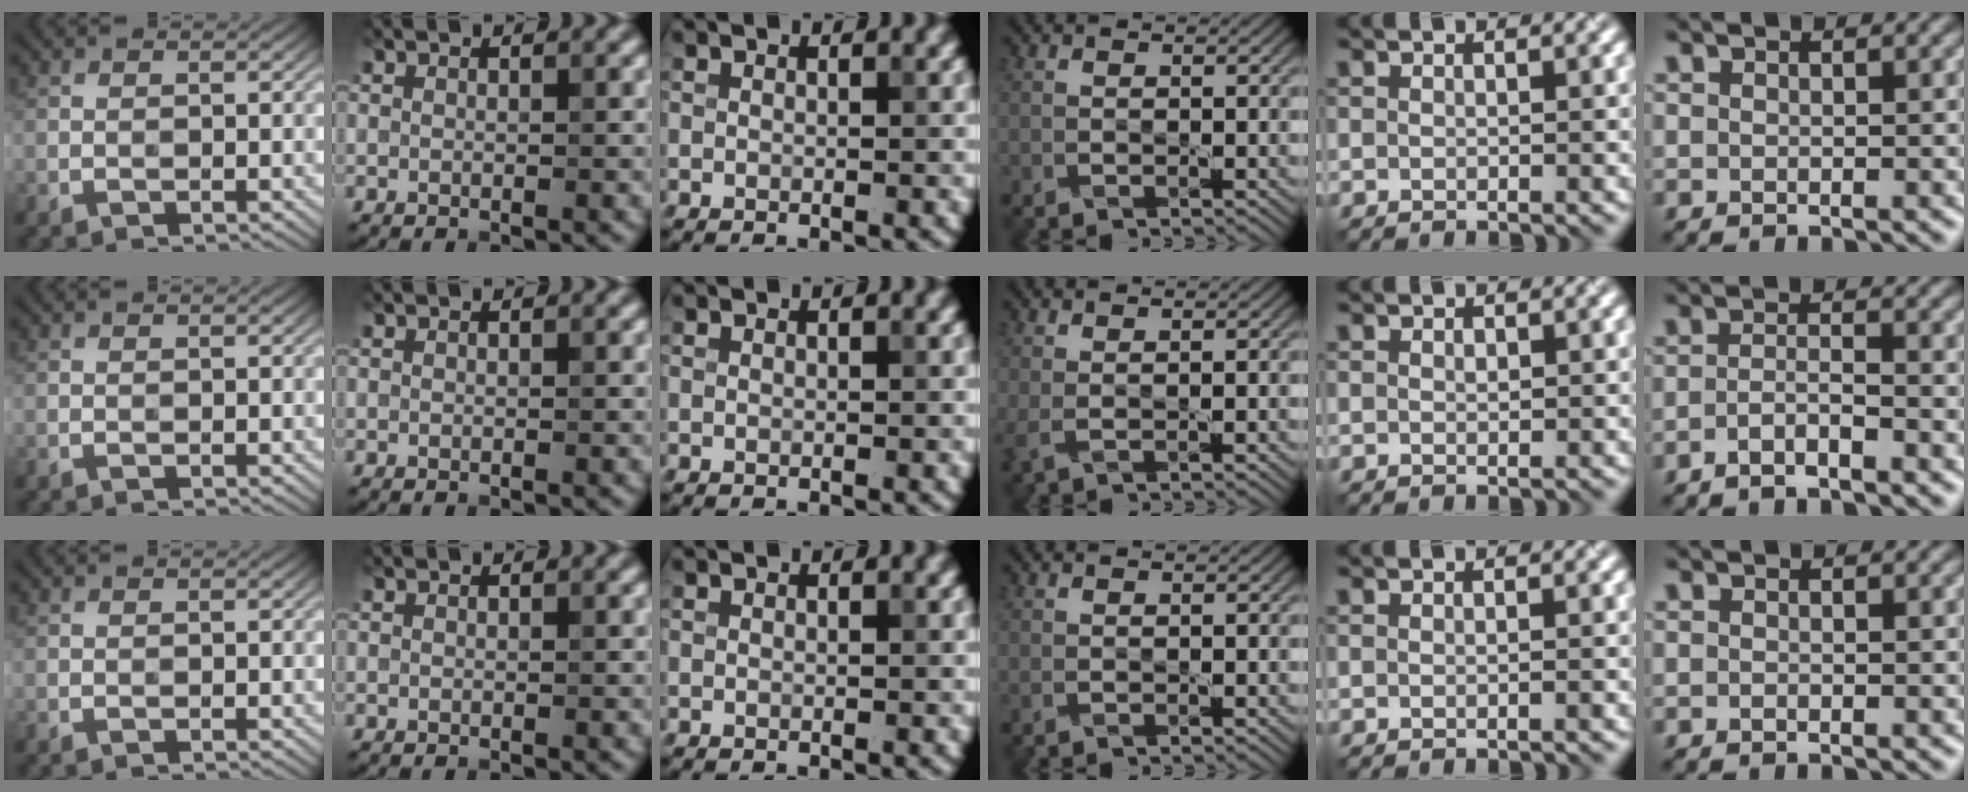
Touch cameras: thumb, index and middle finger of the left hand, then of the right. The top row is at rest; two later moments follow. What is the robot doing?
{"motion": "squeeze", "object": "sponge"}